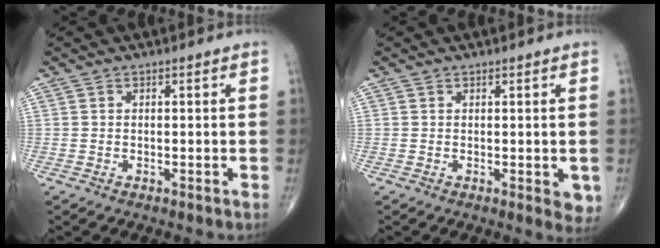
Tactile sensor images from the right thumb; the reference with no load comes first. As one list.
[{"total": 3.0, "force": [-0.2, 1.3, 2.7], "torque": [-0.020, -0.005, -0.001]}]